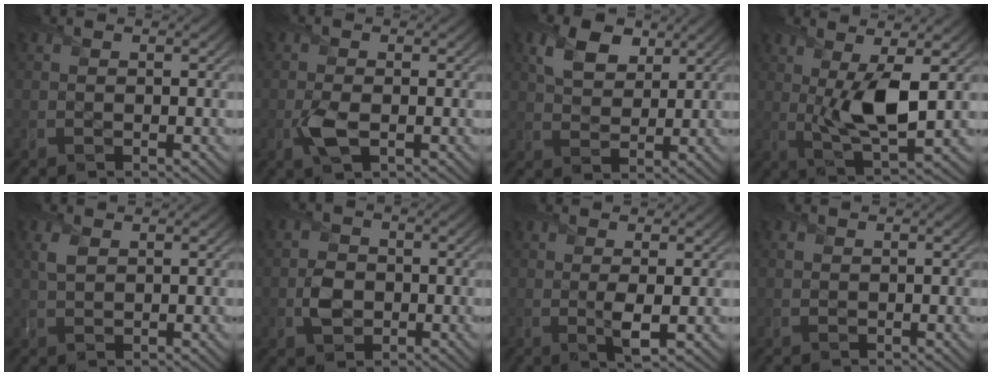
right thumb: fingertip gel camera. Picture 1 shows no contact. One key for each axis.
{"total": 2.9, "fx": -1.0, "fy": 1.5, "fz": 2.4, "tx": -0.058, "ty": -0.008, "tz": -0.022}
{"total": 5.2, "fx": 2.8, "fy": 3.4, "fz": 2.8, "tx": -0.062, "ty": -0.003, "tz": 0.052}
{"total": 7.6, "fx": 0.8, "fy": 2.7, "fz": 7.1, "tx": -0.140, "ty": -0.004, "tz": 0.021}
{"total": 2.0, "fx": 1.0, "fy": 1.1, "fz": 1.4, "tx": -0.039, "ty": 0.002, "tz": 0.021}
{"total": 3.2, "fx": -0.7, "fy": 2.7, "fz": 1.6, "tx": -0.036, "ty": -0.004, "tz": -0.017}
{"total": 2.2, "fx": 0.2, "fy": 0.4, "fz": 2.1, "tx": -0.044, "ty": -0.003, "tz": 0.006}
{"total": 0.6, "fx": 0.4, "fy": 0.4, "fz": 0.2, "tx": -0.007, "ty": -0.002, "tz": 0.007}